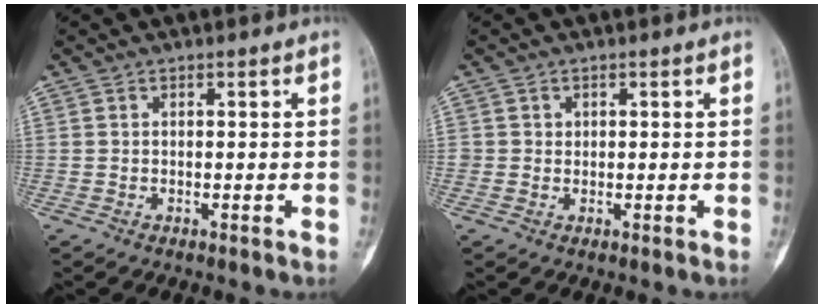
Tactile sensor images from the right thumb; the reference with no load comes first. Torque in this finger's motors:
{"motor_torque": [-0.06, 0.01, 0.20, 0.28, -0.01]}